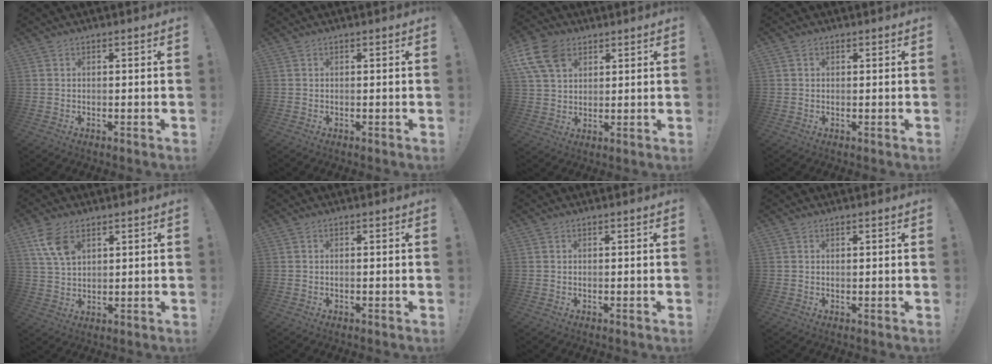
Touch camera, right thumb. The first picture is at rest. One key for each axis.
{"total": 0.0}
{"total": 12.0, "fx": 5.7, "fy": 8.1, "fz": 6.8, "tx": -0.139, "ty": -0.022, "tz": 0.110}
{"total": 0.7, "fx": 0.2, "fy": 0.6, "fz": 0.3, "tx": -0.001, "ty": 0.002, "tz": 0.003}
{"total": 8.5, "fx": 4.3, "fy": 4.8, "fz": 5.5, "tx": -0.104, "ty": -0.014, "tz": 0.084}
{"total": 0.6, "fx": -0.4, "fy": -0.1, "fz": 0.4, "tx": -0.010, "ty": 0.000, "tz": -0.006}
{"total": 0.0}
{"total": 0.6, "fx": 0.5, "fy": 0.2, "fz": -0.2, "tx": 0.001, "ty": 0.002, "tz": 0.011}